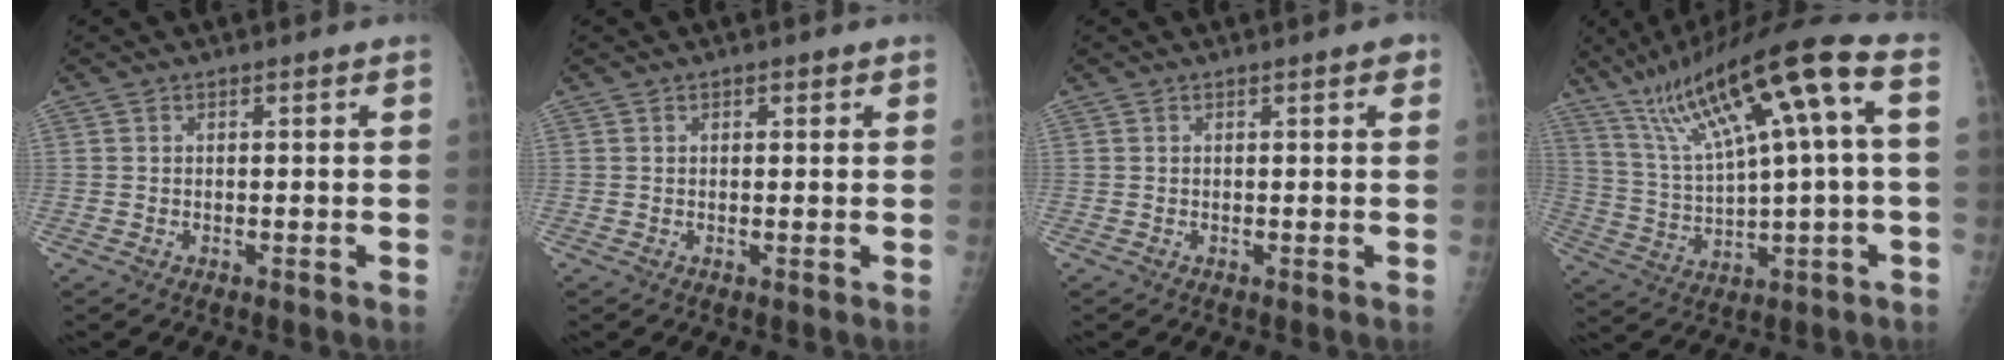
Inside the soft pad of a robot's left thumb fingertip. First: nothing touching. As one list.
[{"total": 1.1, "force": [0.6, 0.6, 0.6], "torque": [-0.003, -0.001, 0.005]}, {"total": 1.5, "force": [0.8, 0.5, 1.3], "torque": [-0.015, 0.001, 0.007]}, {"total": 19.8, "force": [7.2, 3.7, 18.1], "torque": [-0.315, 0.013, 0.130]}]